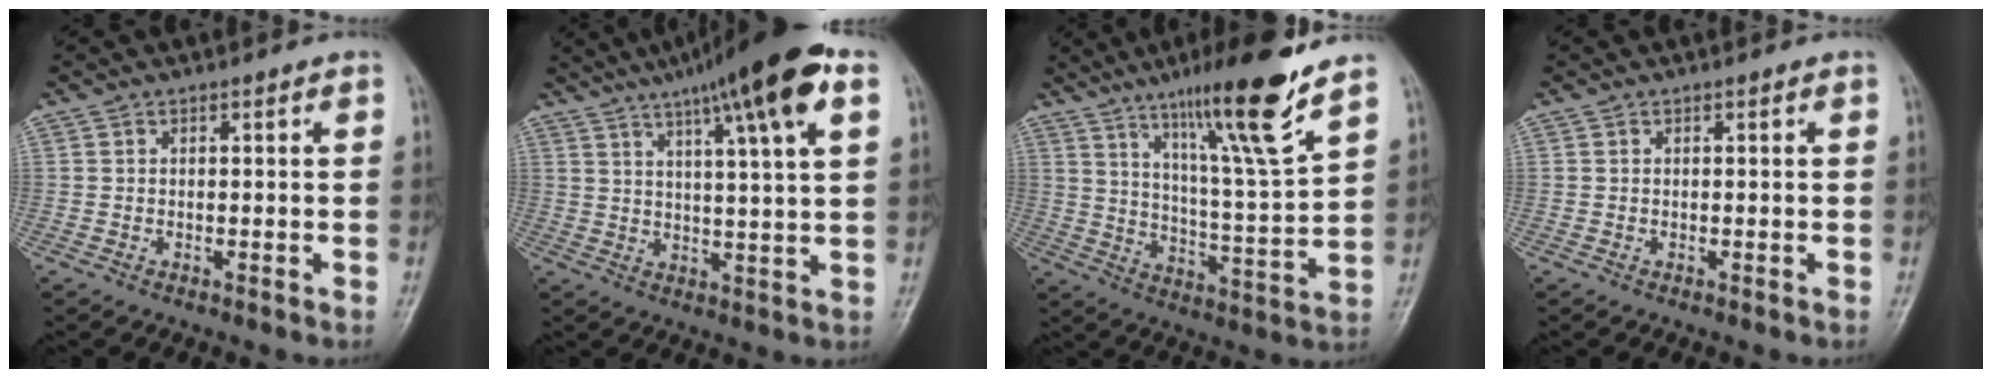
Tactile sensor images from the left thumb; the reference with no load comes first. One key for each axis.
{"total": 16.6, "fx": 8.7, "fy": 2.3, "fz": 14.0, "tx": -0.208, "ty": -0.004, "tz": 0.128}
{"total": 16.8, "fx": 11.1, "fy": 0.8, "fz": 12.6, "tx": -0.196, "ty": -0.062, "tz": 0.183}
{"total": 0.0}